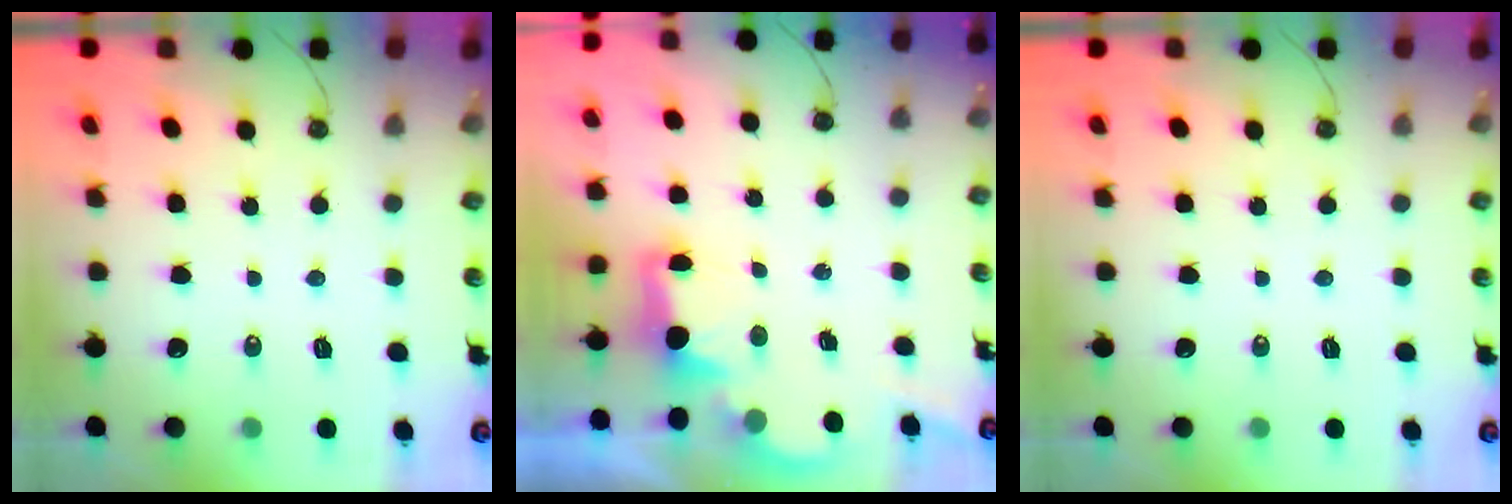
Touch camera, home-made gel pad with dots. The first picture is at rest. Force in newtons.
{"total": 3.0, "press": 2.9, "slide": 0.6}
{"total": 0.0}